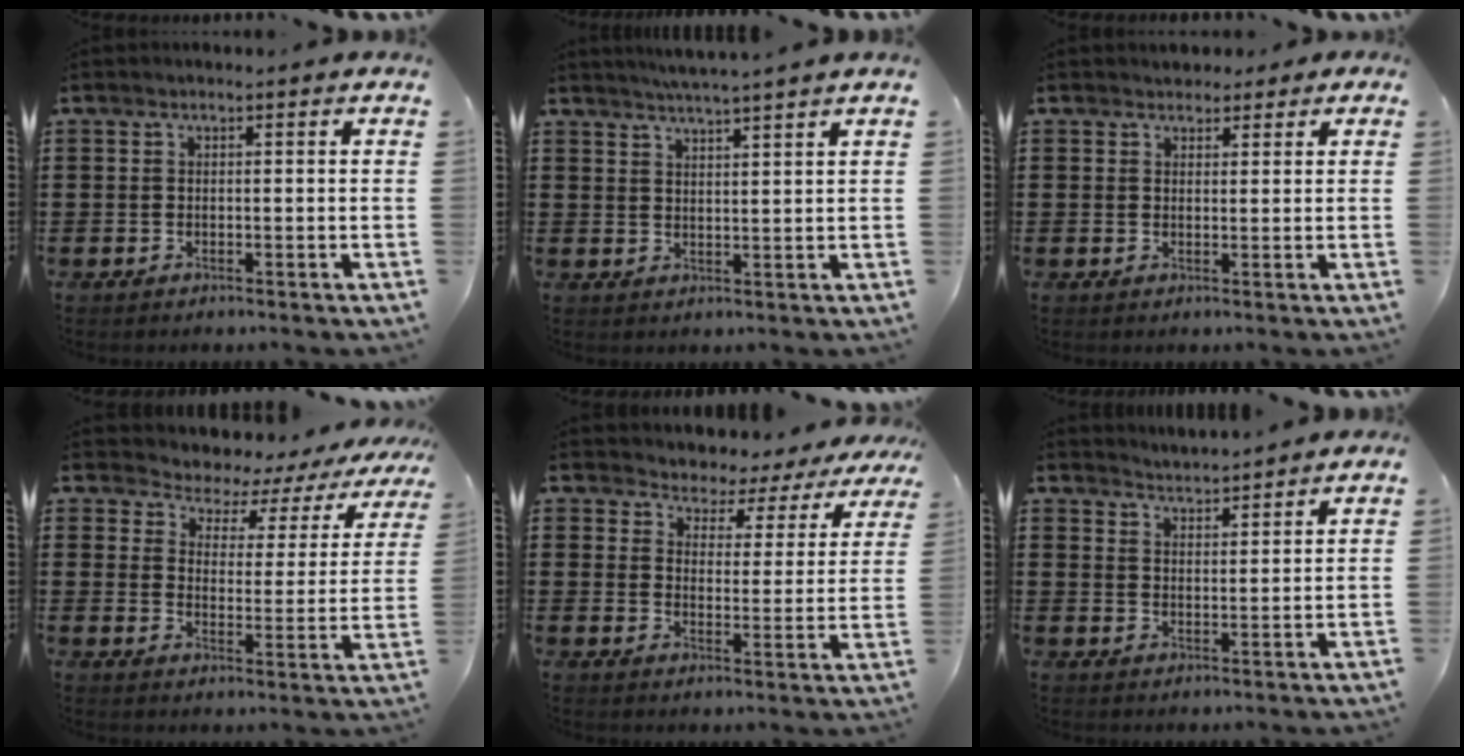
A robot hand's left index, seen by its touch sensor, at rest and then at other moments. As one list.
[{"total": 2.9, "force": [2.8, -0.8, 0.3], "torque": [-0.013, -0.011, 0.051]}, {"total": 2.2, "force": [1.6, 1.5, 0.0], "torque": [0.001, 0.006, 0.028]}, {"total": 3.3, "force": [3.1, 1.0, 0.4], "torque": [-0.031, -0.028, 0.043]}, {"total": 3.4, "force": [3.3, 0.8, -0.4], "torque": [-0.018, -0.025, 0.049]}, {"total": 3.1, "force": [3.0, -0.2, -0.3], "torque": [-0.005, -0.012, 0.056]}]